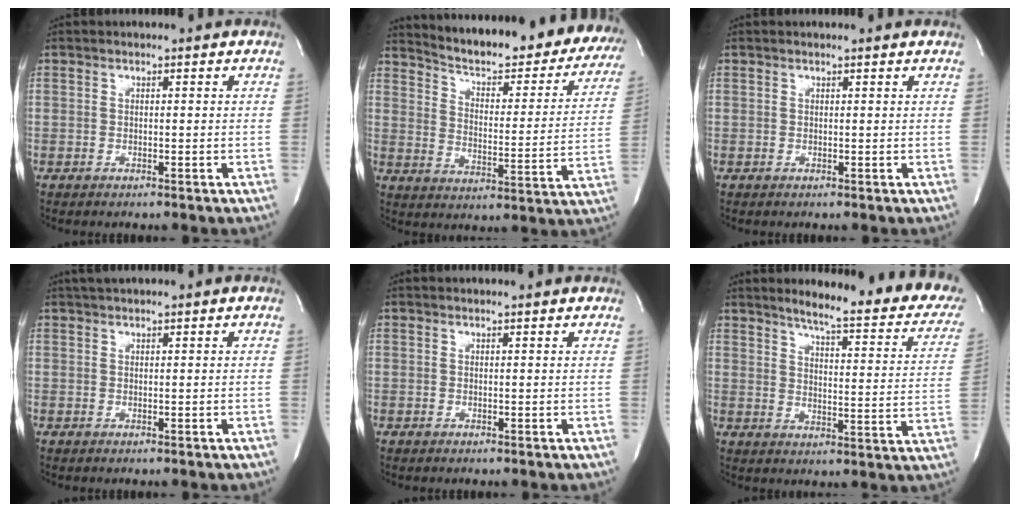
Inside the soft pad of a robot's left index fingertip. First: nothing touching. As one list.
[{"total": 26.6, "force": [24.1, 6.1, 9.6], "torque": [-0.139, -0.068, 0.296]}, {"total": 0.8, "force": [0.8, -0.1, 0.2], "torque": [-0.011, 0.001, 0.012]}, {"total": 2.2, "force": [2.0, 0.2, 1.0], "torque": [-0.017, 0.020, 0.034]}, {"total": 2.2, "force": [2.2, 0.0, 0.4], "torque": [-0.012, 0.007, 0.023]}, {"total": 19.8, "force": [16.5, 3.2, 10.6], "torque": [-0.125, -0.039, 0.190]}]